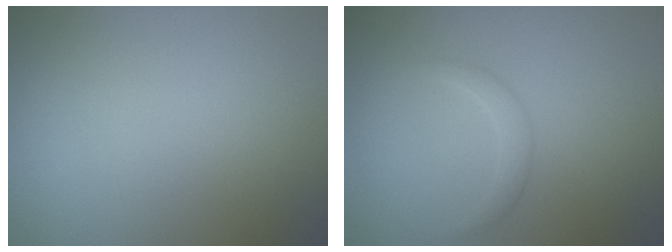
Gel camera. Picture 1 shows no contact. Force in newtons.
{"total": 1.2, "press": 1.2, "slide": 0.0}